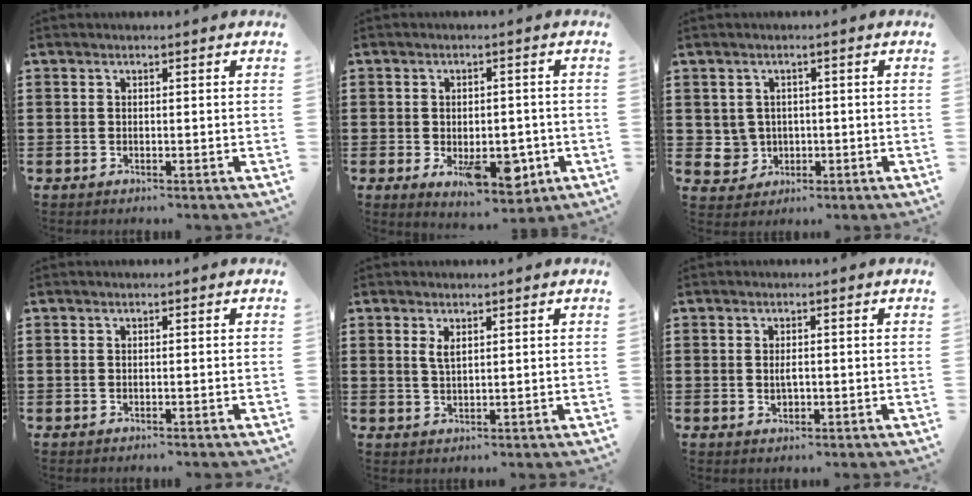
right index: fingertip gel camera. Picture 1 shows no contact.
{"total": 8.9, "force": [-3.0, 4.6, 7.0], "torque": [-0.089, -0.008, -0.048]}
{"total": 3.0, "force": [0.1, 3.0, 0.3], "torque": [-0.021, 0.010, -0.001]}
{"total": 0.0}
{"total": 2.1, "force": [1.0, 0.8, 1.6], "torque": [-0.035, 0.003, 0.016]}
{"total": 2.0, "force": [-0.1, 0.9, 1.7], "torque": [-0.033, 0.004, -0.004]}